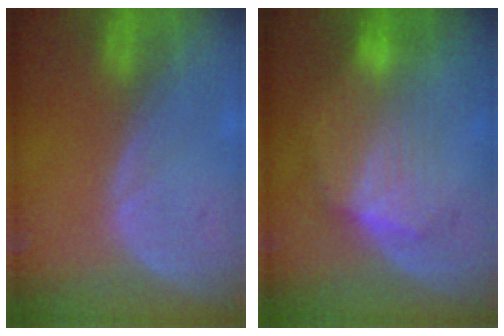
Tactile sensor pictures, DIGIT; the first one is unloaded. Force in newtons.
{"total": 7.3, "press": 7.0, "slide": 1.8}